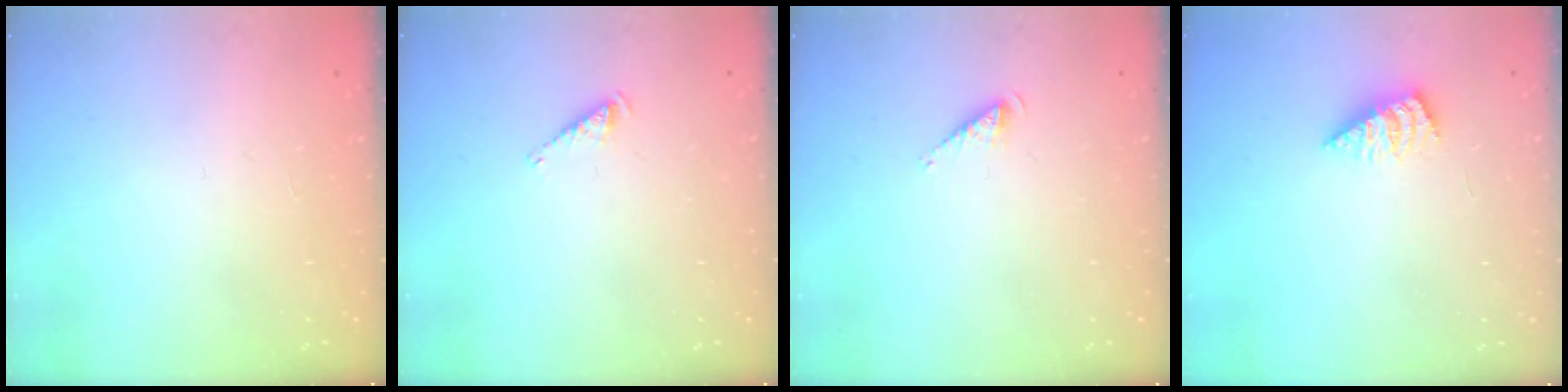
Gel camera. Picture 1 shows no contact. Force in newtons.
{"total": 3.1, "press": 3.1, "slide": 0.4}
{"total": 2.6, "press": 2.6, "slide": 0.4}
{"total": 2.9, "press": 2.9, "slide": 0.3}